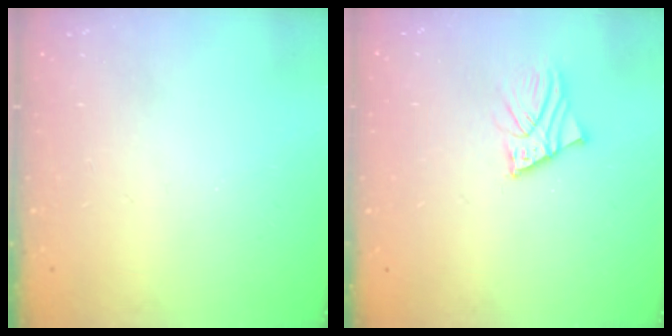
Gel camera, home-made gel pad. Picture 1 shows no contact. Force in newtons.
{"total": 3.9, "press": 3.9, "slide": 0.5}